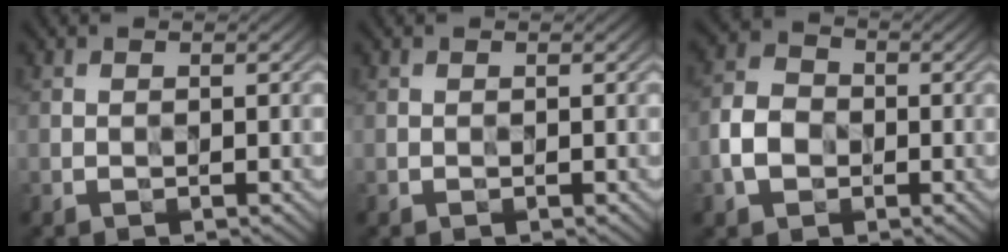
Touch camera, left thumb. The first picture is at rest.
{"total": 0.0}
{"total": 4.9, "force": [-1.4, 3.8, 2.7], "torque": [-0.066, 0.000, -0.034]}